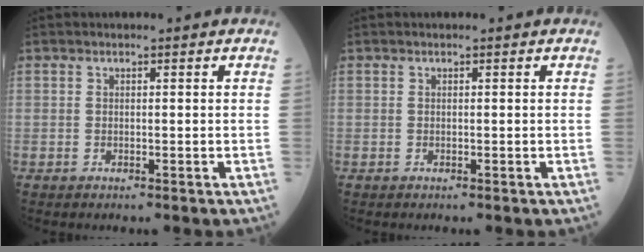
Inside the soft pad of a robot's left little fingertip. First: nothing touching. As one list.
[{"total": 0.0}]